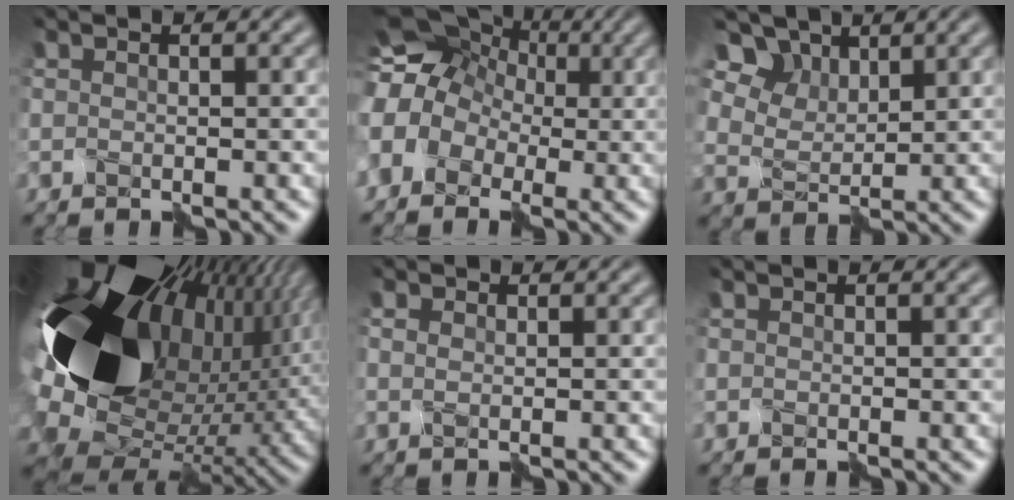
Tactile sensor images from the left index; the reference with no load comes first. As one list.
[{"total": 7.8, "force": [-0.5, 6.6, 4.2], "torque": [-0.082, 0.015, -0.034]}, {"total": 11.4, "force": [8.0, 6.5, 5.0], "torque": [-0.147, 0.017, 0.151]}, {"total": 19.2, "force": [3.5, 12.1, 14.4], "torque": [-0.290, -0.037, 0.089]}, {"total": 0.7, "force": [0.5, 0.2, 0.3], "torque": [-0.012, 0.002, 0.008]}, {"total": 0.0}]